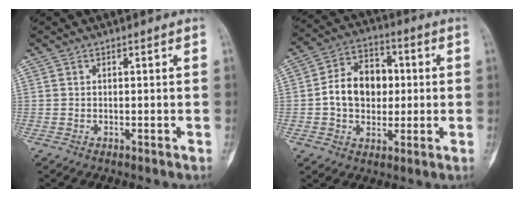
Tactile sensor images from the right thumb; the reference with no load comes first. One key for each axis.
{"total": 12.4, "fx": 0.2, "fy": 9.1, "fz": 8.4, "tx": -0.111, "ty": 0.022, "tz": -0.003}